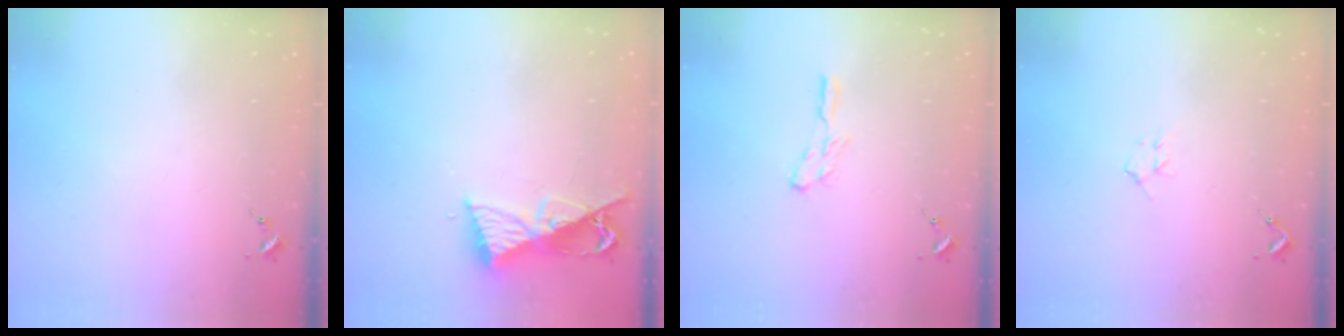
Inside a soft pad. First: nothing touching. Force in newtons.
{"total": 10.8, "press": 10.7, "slide": 1.1}
{"total": 5.3, "press": 5.3, "slide": 0.2}
{"total": 5.6, "press": 5.5, "slide": 1.0}